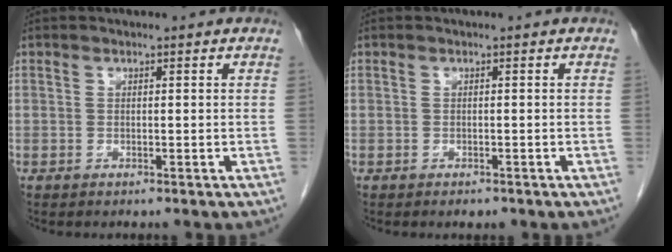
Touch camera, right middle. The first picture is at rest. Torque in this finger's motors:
{"motor_torque": [0.40, -0.21, 0.02, 0.01]}